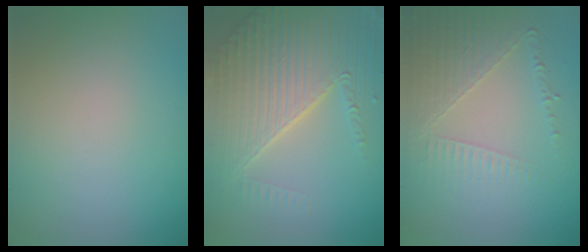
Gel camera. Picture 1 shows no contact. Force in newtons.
{"total": 8.7, "press": 5.8, "slide": 6.5}
{"total": 5.0, "press": 3.2, "slide": 3.8}